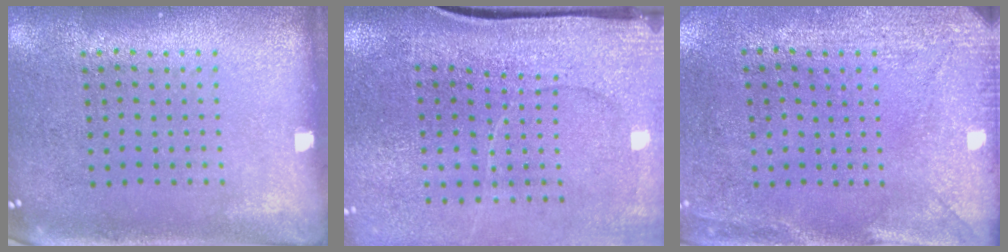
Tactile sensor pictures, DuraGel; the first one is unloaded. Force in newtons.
{"total": 4.1, "press": 3.3, "slide": 2.4}
{"total": 2.9, "press": 2.3, "slide": 1.8}